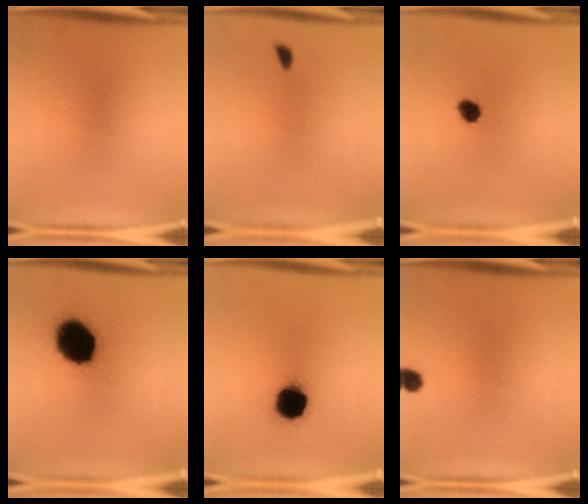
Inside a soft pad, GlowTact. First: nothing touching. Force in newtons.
{"total": 1.1}
{"total": 2.8}
{"total": 13.7}
{"total": 14.2}
{"total": 2.4}